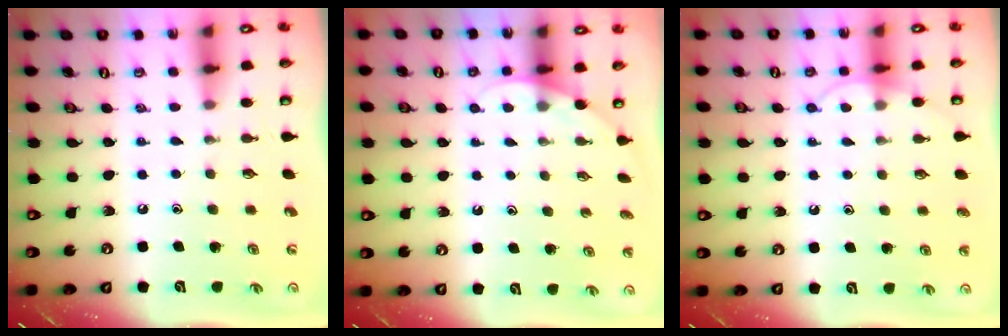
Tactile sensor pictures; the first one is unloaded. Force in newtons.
{"total": 2.8, "press": 2.8, "slide": 0.1}
{"total": 5.4, "press": 5.4, "slide": 0.5}